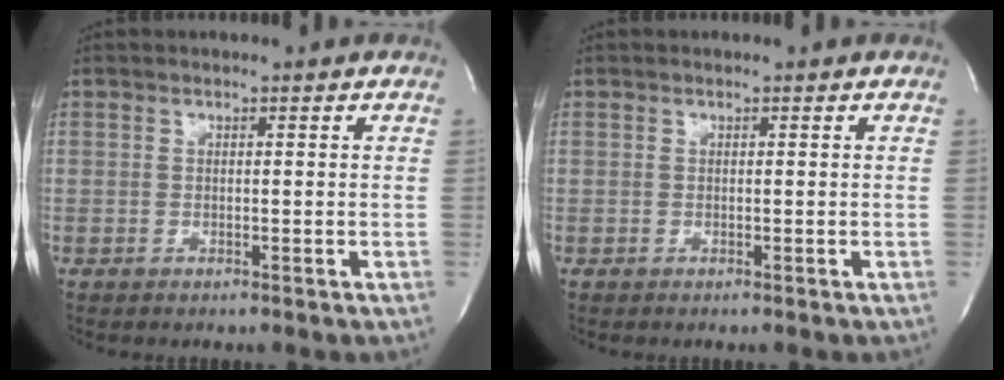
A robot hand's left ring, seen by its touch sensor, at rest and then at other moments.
{"total": 0.0}